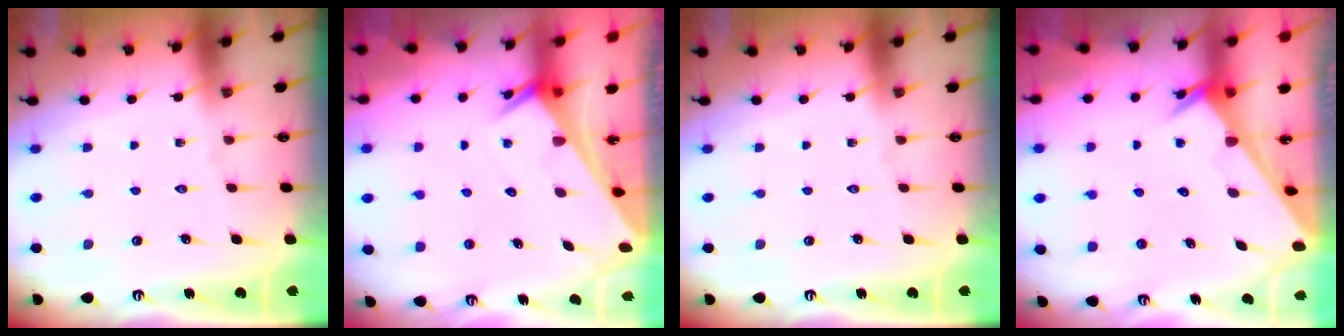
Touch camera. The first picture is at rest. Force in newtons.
{"total": 2.7, "press": 2.7, "slide": 0.1}
{"total": 0.0}
{"total": 3.3, "press": 3.3, "slide": 0.3}